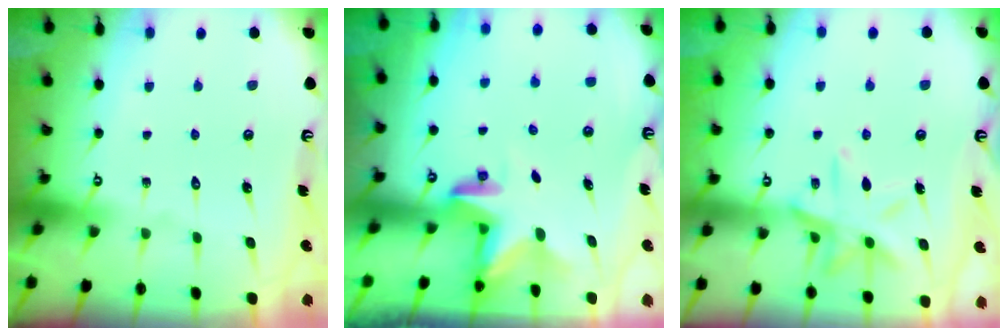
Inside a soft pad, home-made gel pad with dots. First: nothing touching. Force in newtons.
{"total": 2.9, "press": 2.9, "slide": 0.1}
{"total": 13.1, "press": 13.1, "slide": 0.9}